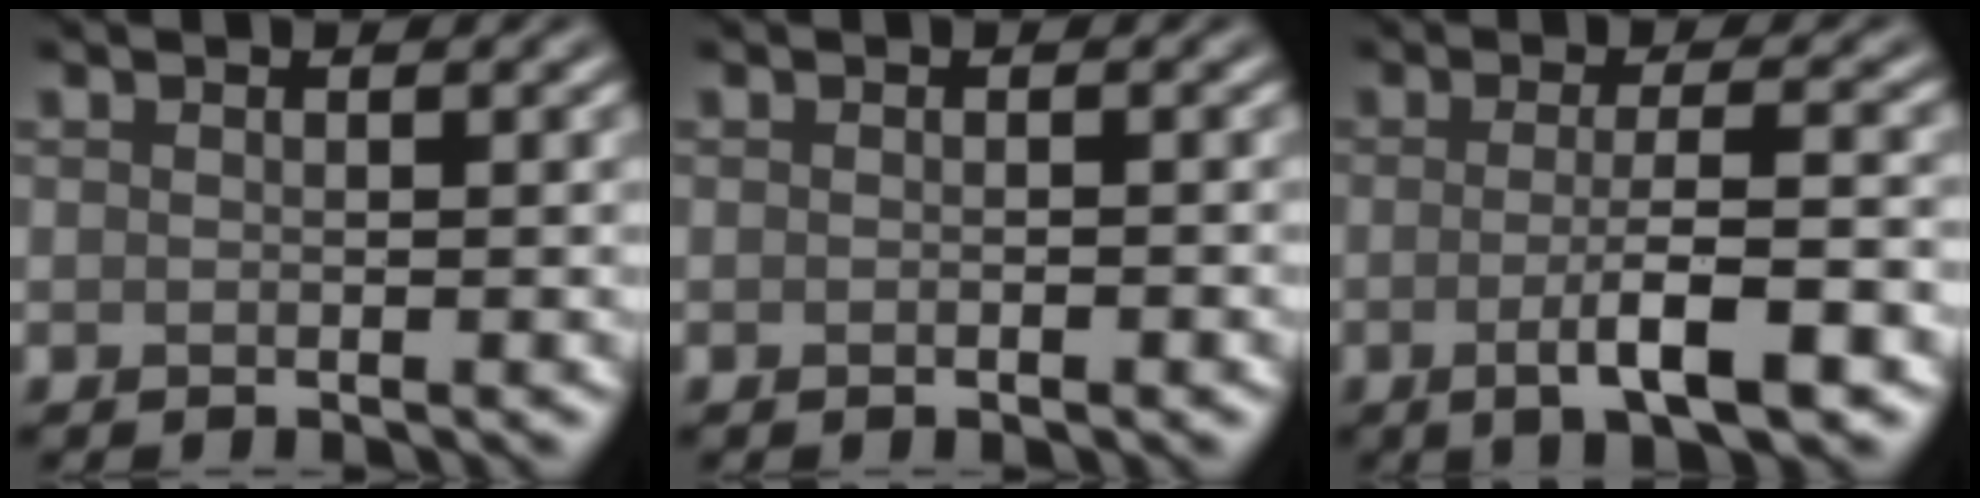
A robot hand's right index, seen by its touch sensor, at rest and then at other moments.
{"total": 0.7, "force": [-0.3, 0.2, 0.6], "torque": [-0.009, 0.000, -0.003]}
{"total": 5.6, "force": [-1.6, 1.1, 5.2], "torque": [-0.086, -0.002, -0.029]}